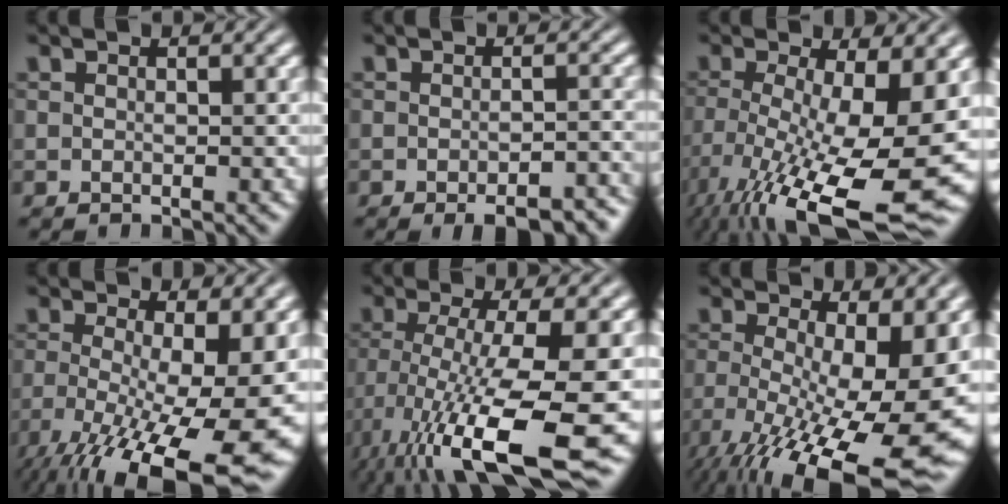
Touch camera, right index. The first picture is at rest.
{"total": 4.4, "force": [-3.9, 0.8, 2.0], "torque": [-0.020, -0.007, -0.058]}
{"total": 12.9, "force": [-5.9, 5.0, 10.3], "torque": [-0.180, -0.072, -0.052]}
{"total": 11.8, "force": [-5.7, 4.0, 9.5], "torque": [-0.163, -0.072, -0.050]}
{"total": 12.2, "force": [-5.4, 4.5, 10.0], "torque": [-0.192, -0.069, -0.043]}
{"total": 12.9, "force": [-6.2, 4.9, 10.1], "torque": [-0.164, -0.075, -0.054]}